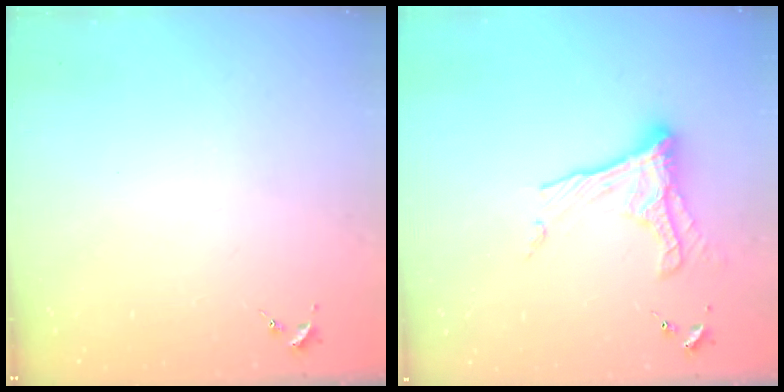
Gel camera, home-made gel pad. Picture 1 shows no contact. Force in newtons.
{"total": 13.4, "press": 13.3, "slide": 0.9}